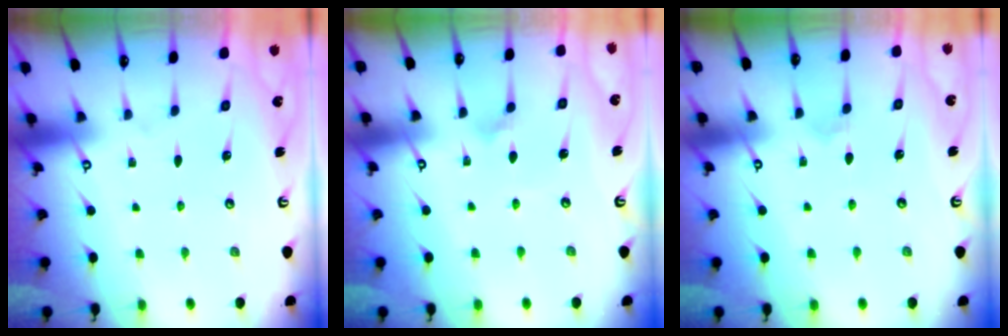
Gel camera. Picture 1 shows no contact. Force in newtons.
{"total": 4.9, "press": 4.9, "slide": 0.4}
{"total": 3.8, "press": 3.8, "slide": 0.3}